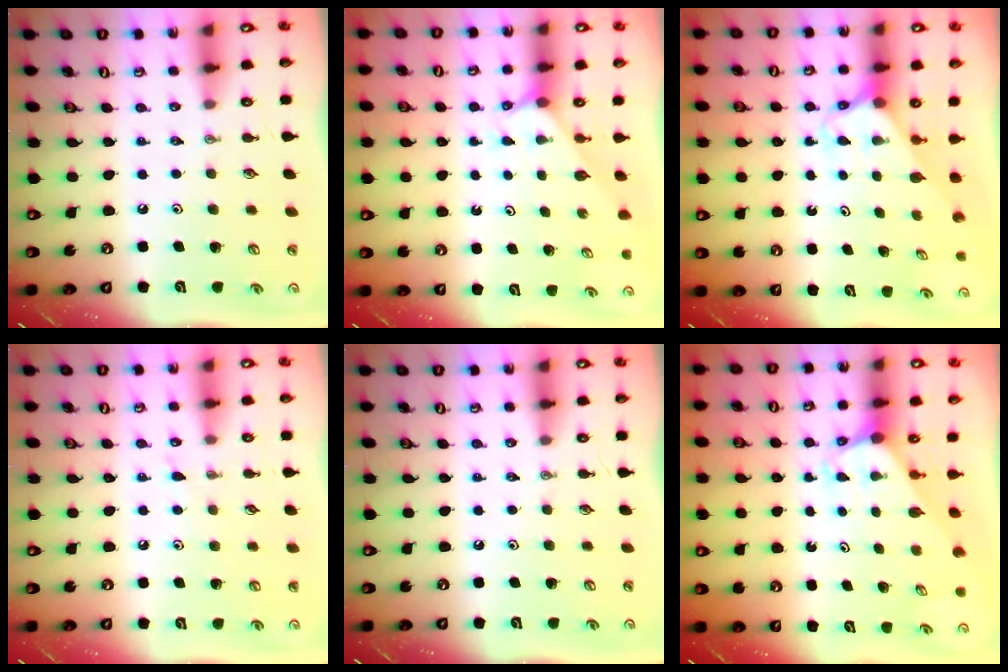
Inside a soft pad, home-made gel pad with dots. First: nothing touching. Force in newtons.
{"total": 2.9, "press": 2.9, "slide": 0.4}
{"total": 2.6, "press": 2.6, "slide": 0.2}
{"total": 2.7, "press": 2.7, "slide": 0.3}
{"total": 0.0}
{"total": 2.9, "press": 2.9, "slide": 0.0}